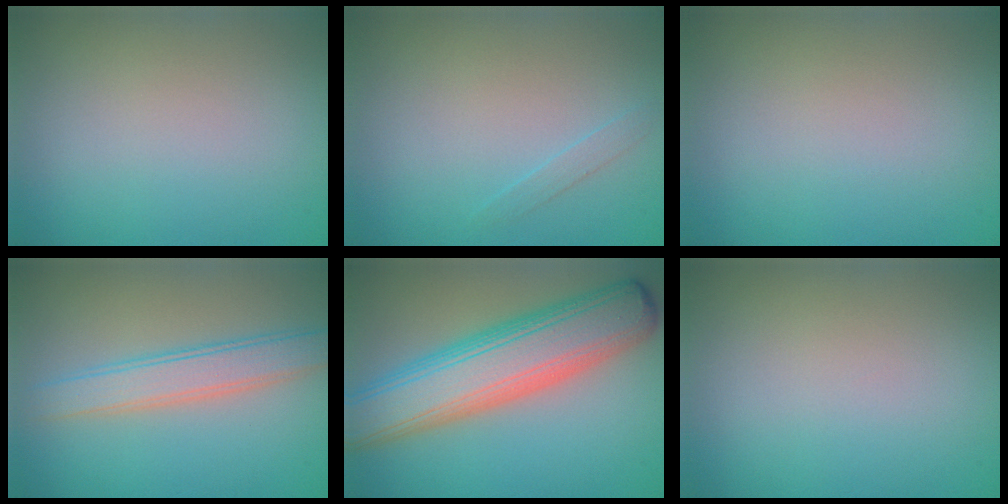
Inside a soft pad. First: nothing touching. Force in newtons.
{"total": 0.7, "press": 0.7, "slide": 0.0}
{"total": 0.0}
{"total": 3.8, "press": 3.8, "slide": 0.2}
{"total": 10.0, "press": 10.0, "slide": 0.6}
{"total": 0.0}